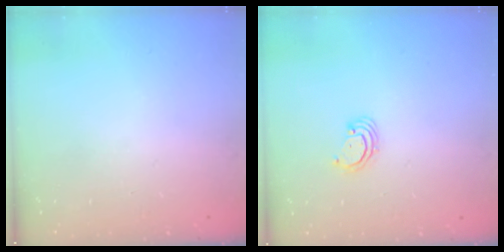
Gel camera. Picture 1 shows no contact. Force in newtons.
{"total": 2.5, "press": 2.5, "slide": 0.2}